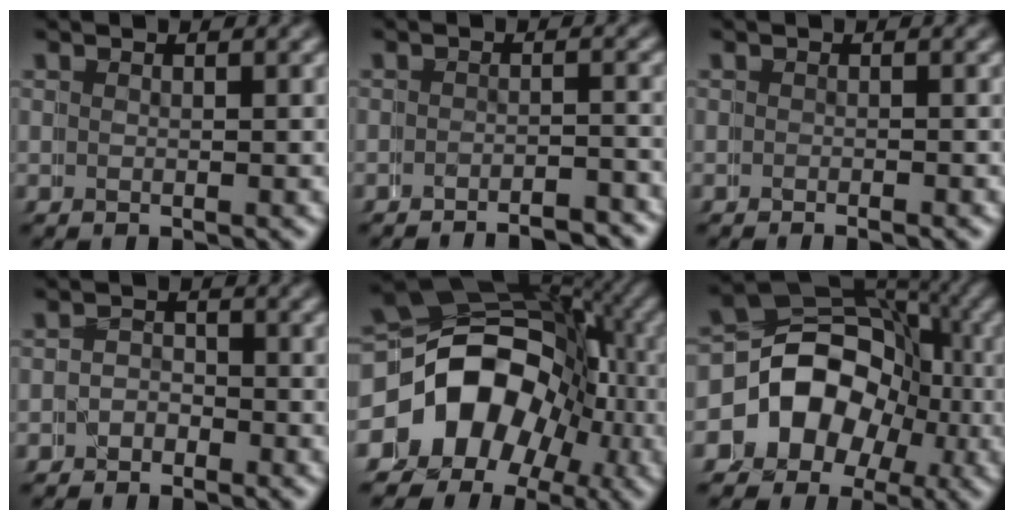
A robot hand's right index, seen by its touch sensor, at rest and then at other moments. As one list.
[{"total": 5.2, "force": [-5.0, 0.9, 1.1], "torque": [-0.013, -0.007, -0.082]}, {"total": 1.1, "force": [-0.8, 0.3, 0.6], "torque": [-0.008, 0.002, -0.018]}, {"total": 2.0, "force": [-1.2, 0.5, -1.5], "torque": [0.025, -0.007, -0.027]}, {"total": 17.7, "force": [-0.8, 15.0, 9.4], "torque": [-0.191, -0.043, -0.015]}, {"total": 13.8, "force": [-0.5, 12.3, 6.2], "torque": [-0.141, -0.023, -0.015]}]